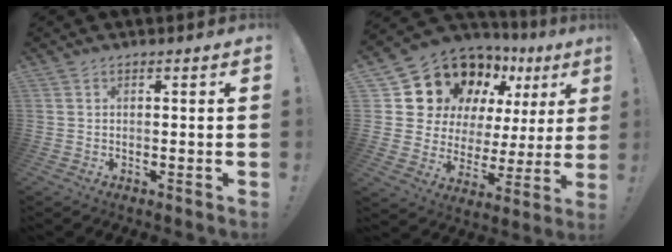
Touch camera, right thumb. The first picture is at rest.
{"total": 16.4, "force": [11.4, 9.6, 6.8], "torque": [-0.108, -0.090, 0.223]}